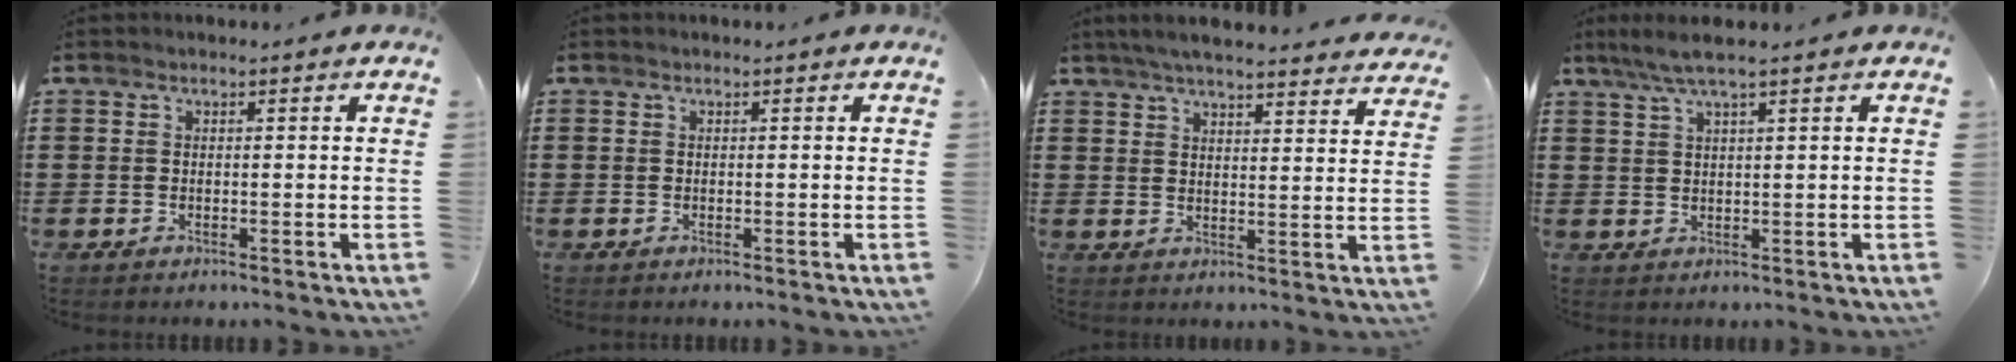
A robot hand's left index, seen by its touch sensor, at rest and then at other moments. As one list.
[{"total": 0.0}, {"total": 5.4, "force": [5.1, 0.0, 1.8], "torque": [-0.051, -0.021, 0.091]}, {"total": 4.0, "force": [2.6, 0.0, 3.0], "torque": [-0.063, 0.001, 0.048]}]